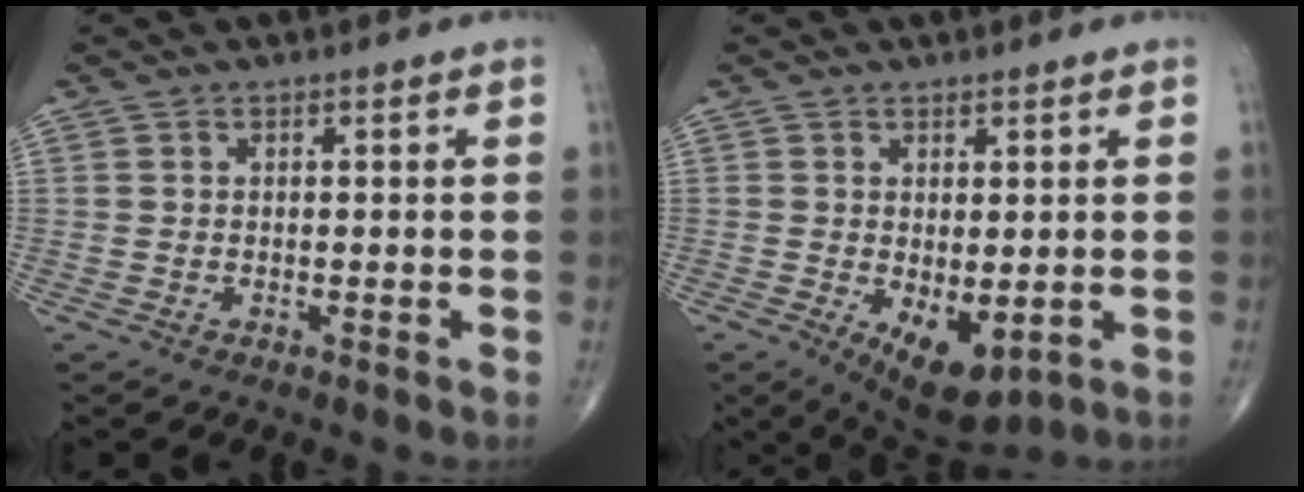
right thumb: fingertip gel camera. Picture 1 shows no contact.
{"total": 8.2, "force": [-1.8, 4.0, 6.9], "torque": [-0.095, -0.014, -0.009]}